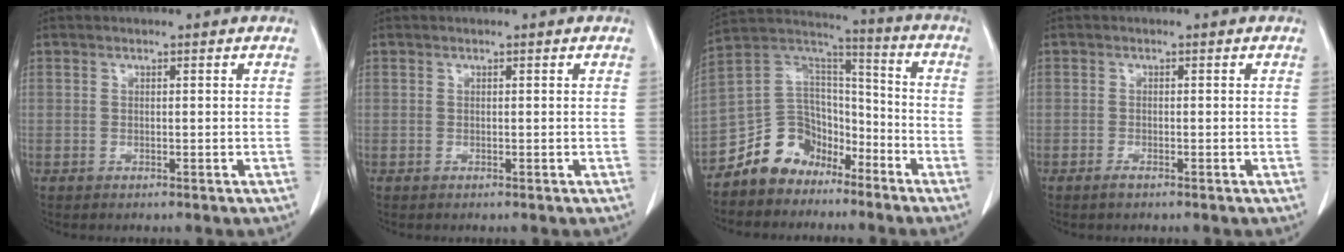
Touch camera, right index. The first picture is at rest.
{"total": 0.0}
{"total": 11.0, "force": [-7.7, 7.6, 2.2], "torque": [-0.041, 0.069, -0.142]}
{"total": 1.0, "force": [-0.8, 0.1, 0.6], "torque": [-0.014, -0.002, -0.014]}